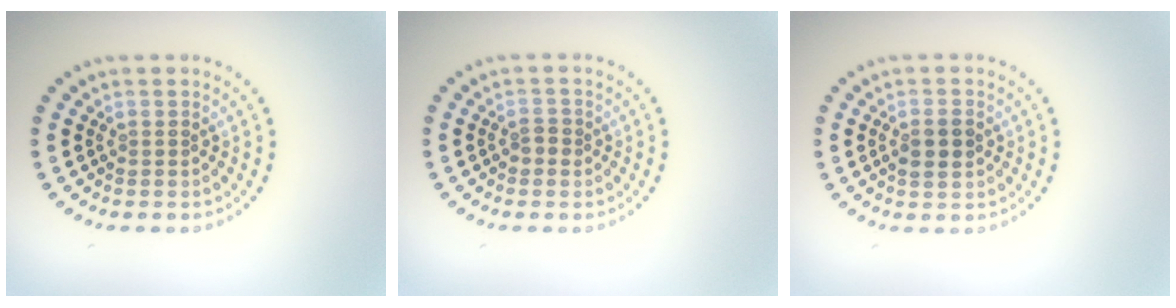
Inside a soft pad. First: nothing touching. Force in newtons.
{"total": 1.1, "press": 1.0, "slide": 0.3}
{"total": 2.1, "press": 2.1, "slide": 0.0}